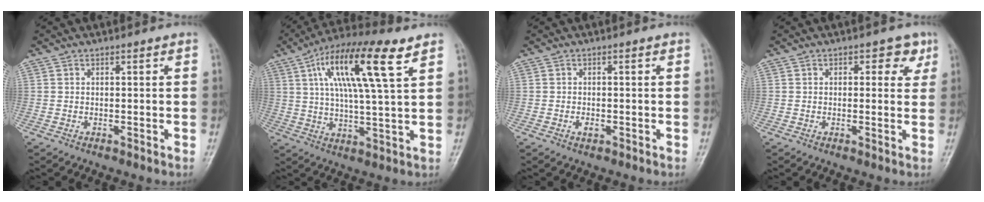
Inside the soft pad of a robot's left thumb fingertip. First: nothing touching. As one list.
[{"total": 16.7, "force": [7.1, 3.6, 14.7], "torque": [-0.264, 0.000, 0.120]}, {"total": 1.5, "force": [-0.5, 1.0, 1.1], "torque": [-0.013, 0.002, -0.009]}, {"total": 4.1, "force": [1.6, 2.7, 2.6], "torque": [-0.001, -0.002, 0.011]}]